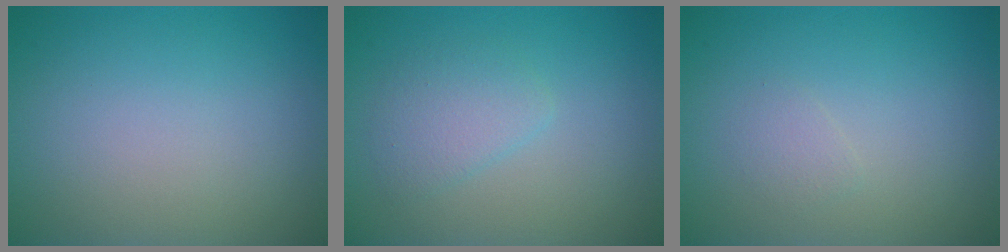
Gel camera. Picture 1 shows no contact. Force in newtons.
{"total": 2.1, "press": 2.1, "slide": 0.1}
{"total": 0.8, "press": 0.8, "slide": 0.1}